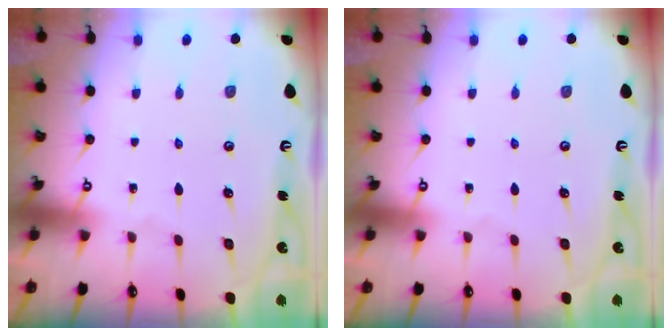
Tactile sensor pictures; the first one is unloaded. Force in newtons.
{"total": 0.0}